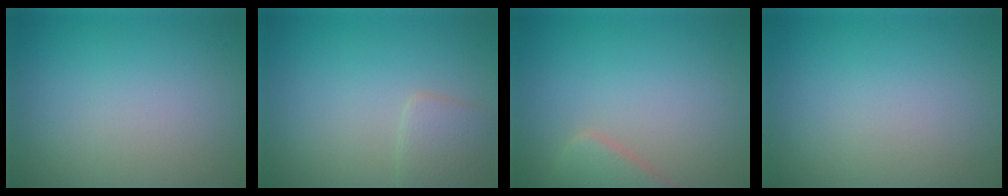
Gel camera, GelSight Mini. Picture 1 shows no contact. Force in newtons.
{"total": 1.9, "press": 1.9, "slide": 0.1}
{"total": 2.8, "press": 2.8, "slide": 0.2}
{"total": 0.0}